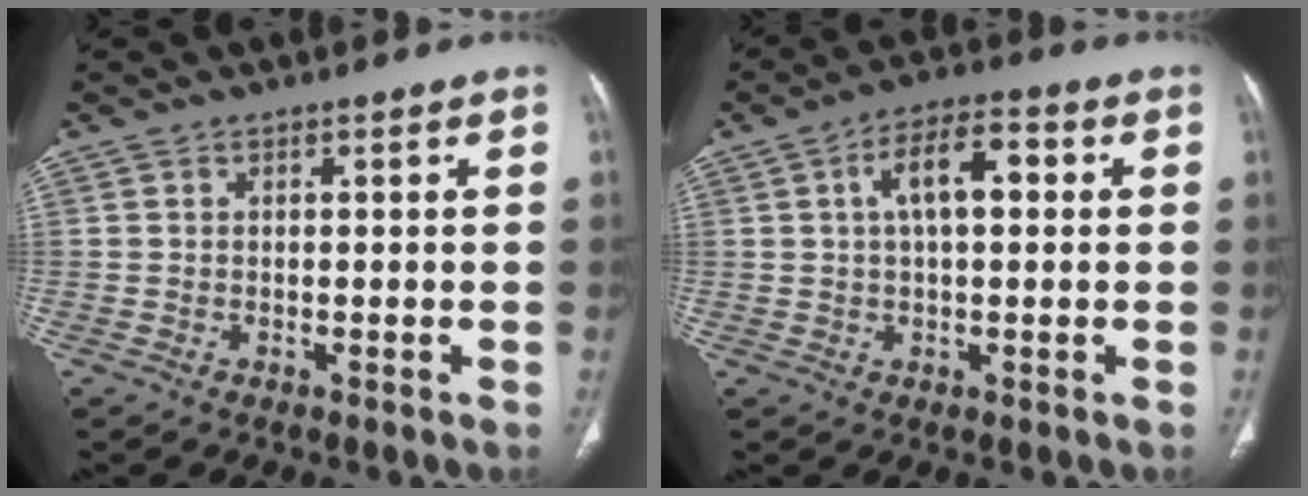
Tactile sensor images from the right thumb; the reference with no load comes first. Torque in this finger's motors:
{"motor_torque": [0.73, 1.11, 0.76, -0.64, 0.04]}